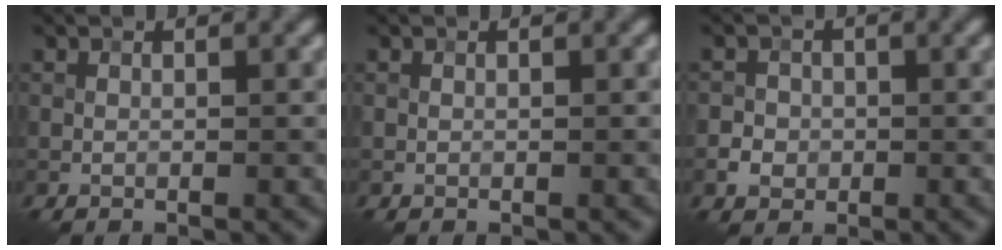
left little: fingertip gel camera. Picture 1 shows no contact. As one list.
[{"total": 0.0}, {"total": 1.9, "force": [-0.5, 1.7, 0.6], "torque": [0.000, -0.001, -0.011]}]